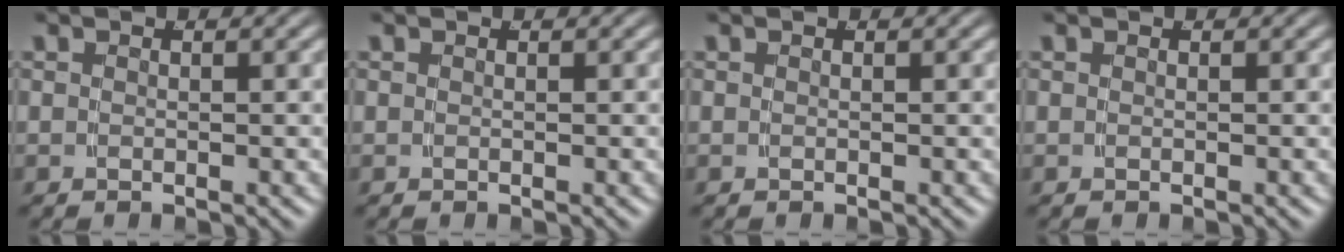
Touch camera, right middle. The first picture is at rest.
{"total": 0.0}
{"total": 0.0}
{"total": 0.0}